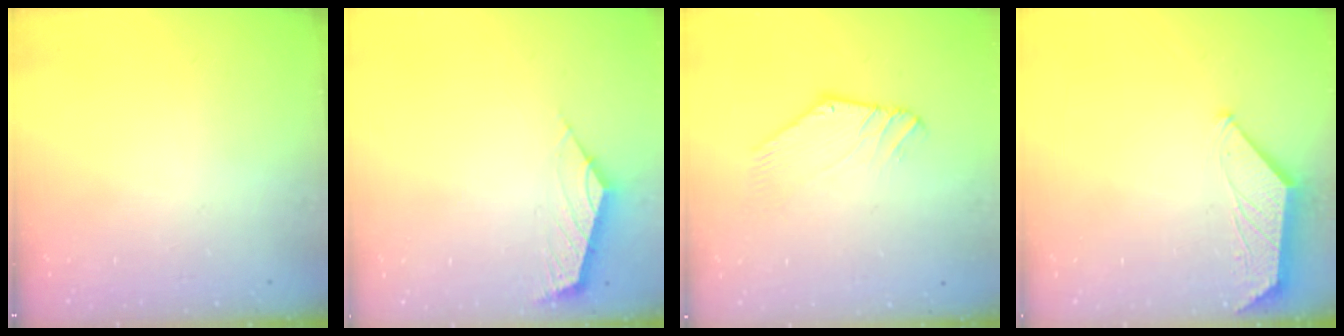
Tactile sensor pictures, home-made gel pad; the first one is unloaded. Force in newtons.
{"total": 2.6, "press": 2.5, "slide": 0.6}
{"total": 1.4, "press": 1.4, "slide": 0.0}
{"total": 1.1, "press": 1.0, "slide": 0.3}